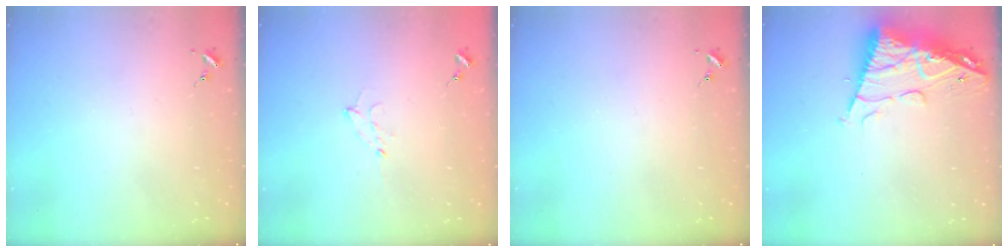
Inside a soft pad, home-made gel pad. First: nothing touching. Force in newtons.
{"total": 5.7, "press": 5.6, "slide": 0.7}
{"total": 0.0}
{"total": 14.0, "press": 13.9, "slide": 1.3}